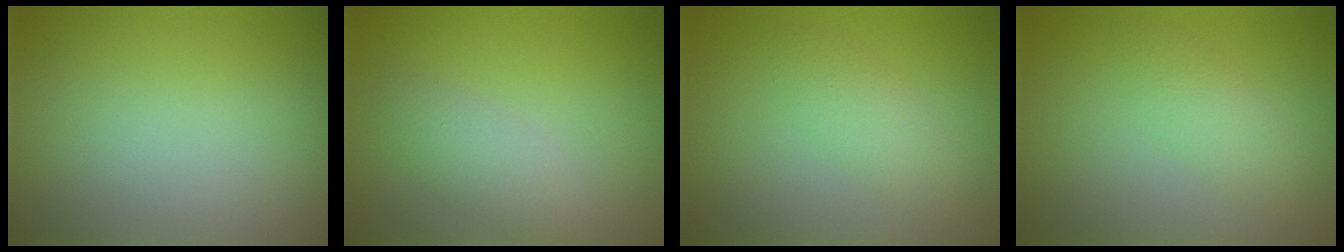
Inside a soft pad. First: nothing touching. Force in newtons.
{"total": 2.2, "press": 2.2, "slide": 0.0}
{"total": 2.2, "press": 2.2, "slide": 0.1}
{"total": 2.0, "press": 2.0, "slide": 0.1}